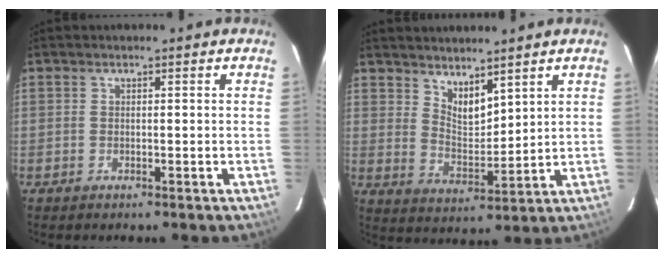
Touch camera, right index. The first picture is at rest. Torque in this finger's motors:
{"motor_torque": [0.14, 0.23, 0.05, 0.03]}